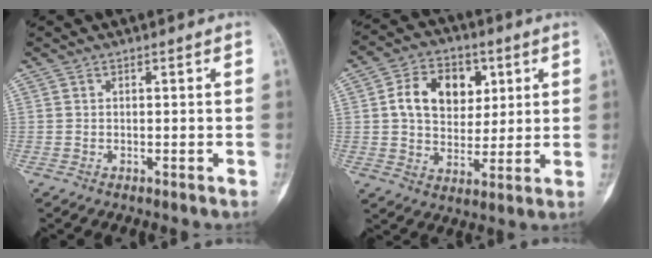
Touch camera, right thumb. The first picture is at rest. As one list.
[{"total": 12.7, "force": [3.3, 9.4, 7.9], "torque": [-0.092, -0.001, 0.056]}]